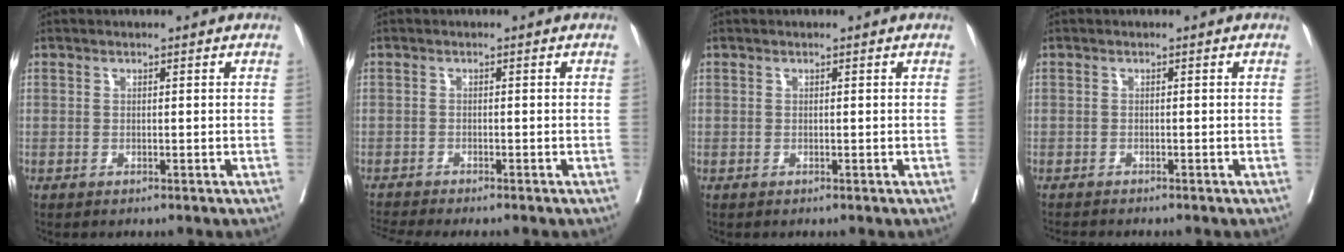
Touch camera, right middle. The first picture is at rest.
{"total": 3.8, "force": [-3.6, -0.6, 1.1], "torque": [-0.017, -0.010, -0.060]}
{"total": 0.0}
{"total": 2.2, "force": [-2.1, 0.2, 0.6], "torque": [-0.010, -0.006, -0.033]}